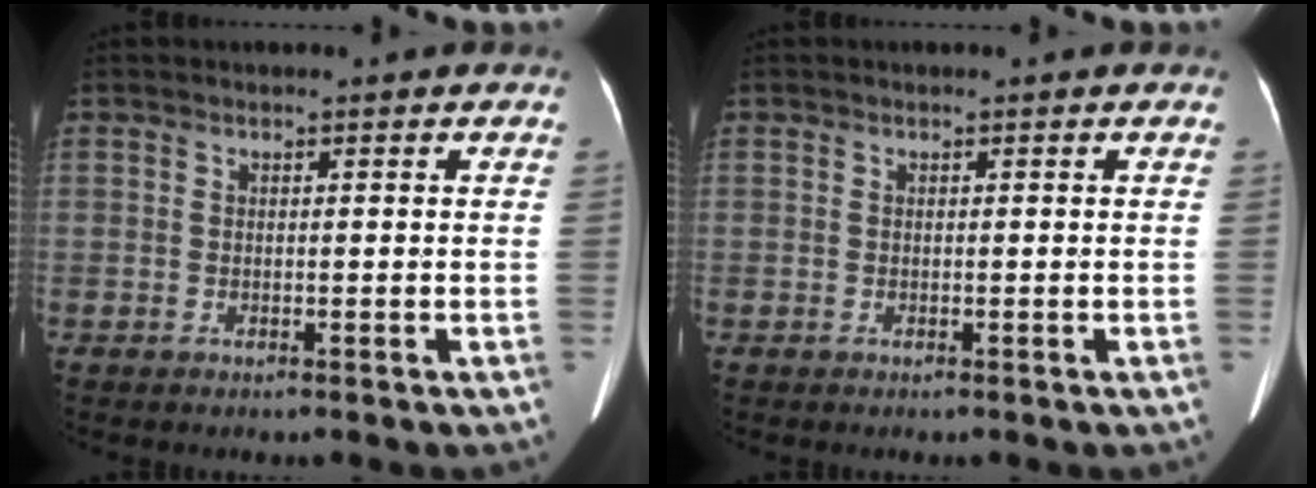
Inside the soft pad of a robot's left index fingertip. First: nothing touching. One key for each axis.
{"total": 0.0}